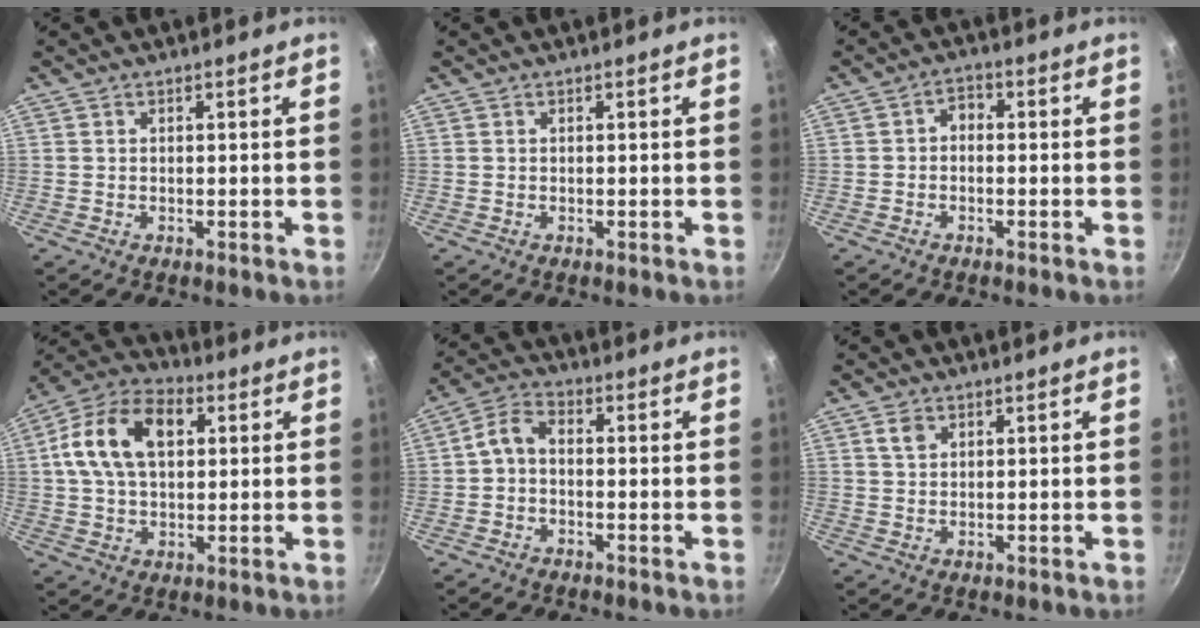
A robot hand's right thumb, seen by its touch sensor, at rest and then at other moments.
{"total": 0.0}
{"total": 2.5, "force": [-0.6, 1.8, 1.6], "torque": [-0.024, 0.015, -0.017]}
{"total": 15.5, "force": [3.6, 9.9, 11.3], "torque": [-0.185, 0.019, 0.047]}
{"total": 4.6, "force": [-1.0, 3.0, 3.4], "torque": [-0.071, 0.031, -0.030]}
{"total": 2.6, "force": [1.2, 1.8, 1.4], "torque": [-0.018, 0.001, 0.022]}